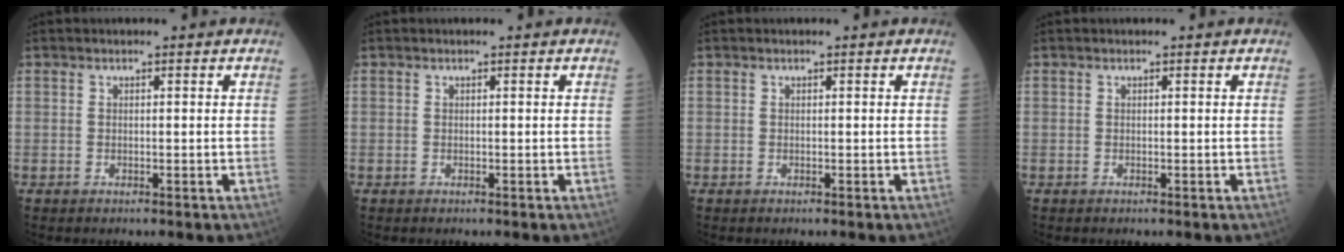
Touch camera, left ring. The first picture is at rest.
{"total": 0.0}
{"total": 0.0}
{"total": 0.0}